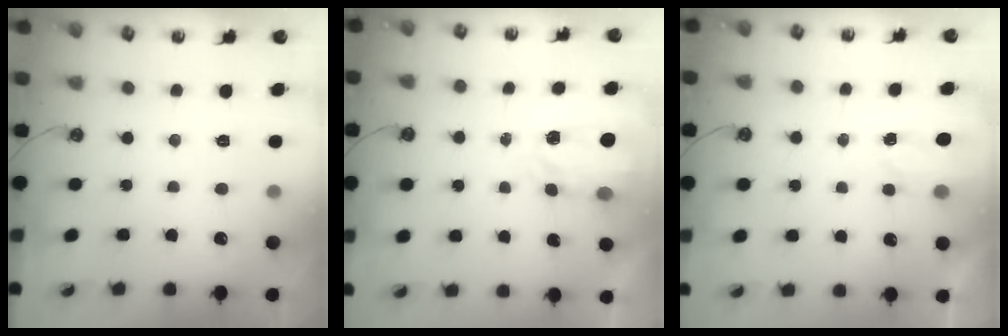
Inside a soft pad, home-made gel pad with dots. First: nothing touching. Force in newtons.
{"total": 3.6, "press": 3.5, "slide": 0.5}
{"total": 2.4, "press": 2.4, "slide": 0.3}